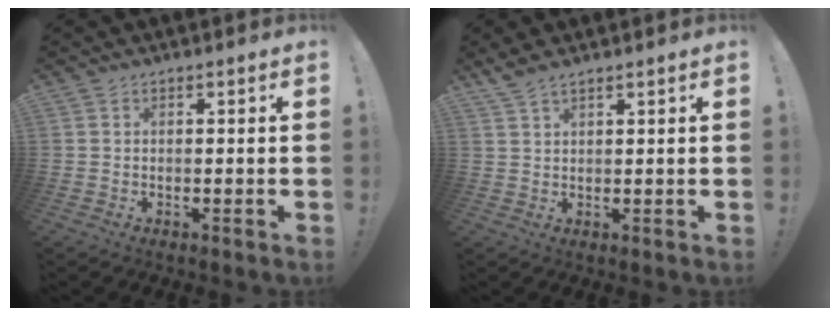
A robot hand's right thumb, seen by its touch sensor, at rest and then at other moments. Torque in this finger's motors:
{"motor_torque": [-0.39, 0.42, 0.57, 0.09, 0.00]}